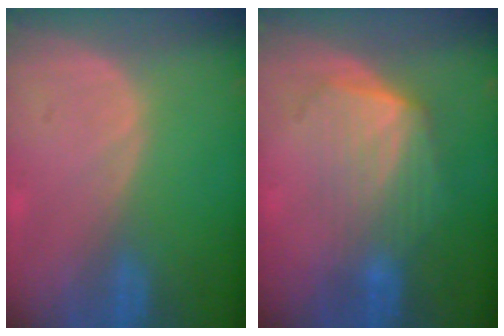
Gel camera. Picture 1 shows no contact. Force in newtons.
{"total": 7.2, "press": 6.5, "slide": 3.0}